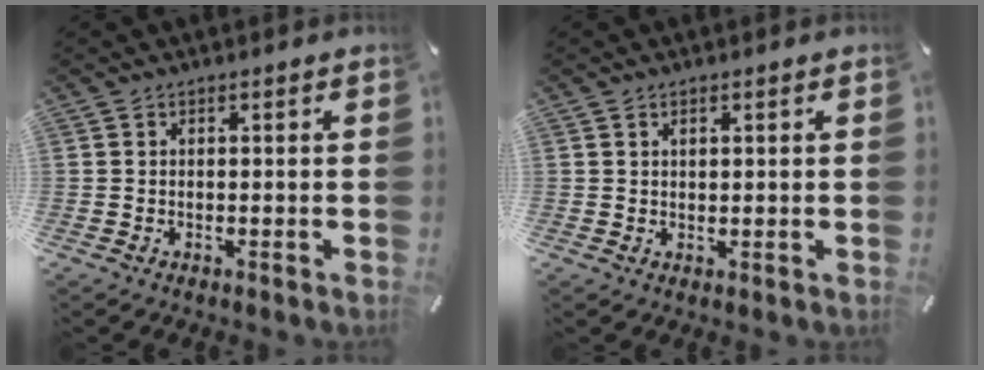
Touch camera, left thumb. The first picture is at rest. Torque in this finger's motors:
{"motor_torque": [-0.32, -0.15, -0.12, 0.02, -0.05]}